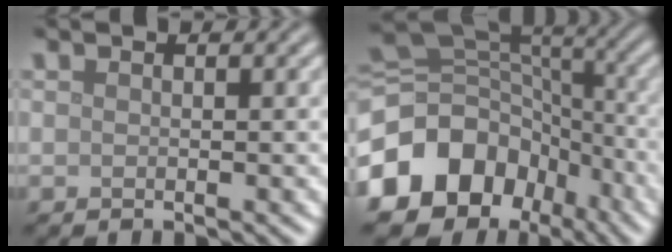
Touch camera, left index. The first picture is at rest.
{"total": 13.4, "force": [-5.7, 10.6, 6.0], "torque": [-0.141, 0.008, -0.106]}